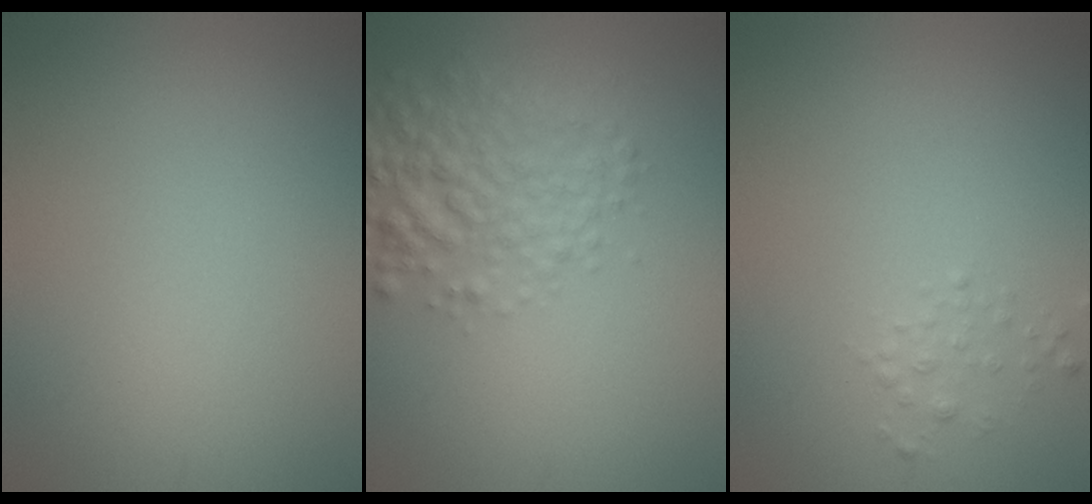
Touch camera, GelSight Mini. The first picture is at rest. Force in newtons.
{"total": 4.7, "press": 4.7, "slide": 0.1}
{"total": 0.9, "press": 0.9, "slide": 0.0}